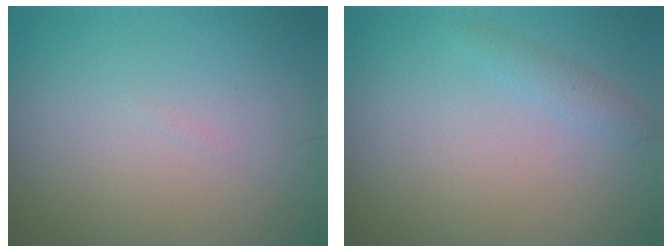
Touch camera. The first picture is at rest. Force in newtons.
{"total": 1.1, "press": 1.1, "slide": 0.1}